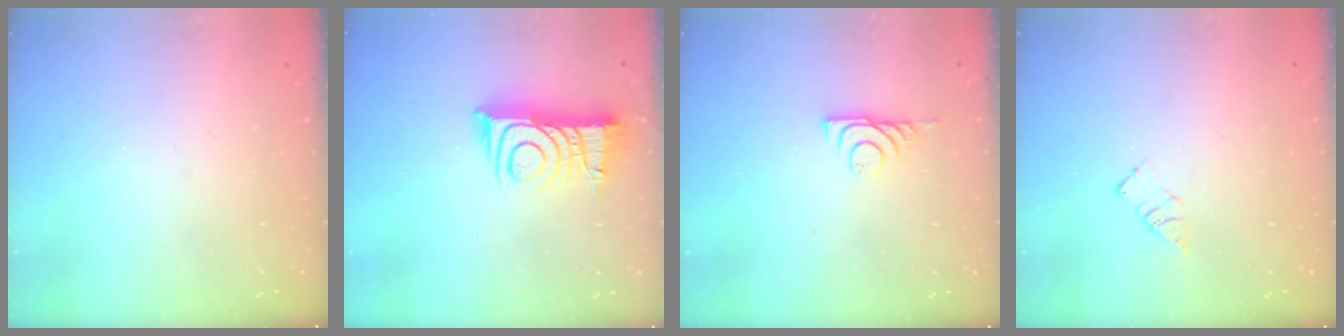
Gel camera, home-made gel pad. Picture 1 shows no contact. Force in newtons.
{"total": 11.0, "press": 11.0, "slide": 0.6}
{"total": 5.8, "press": 5.7, "slide": 0.8}
{"total": 3.3, "press": 3.3, "slide": 0.3}